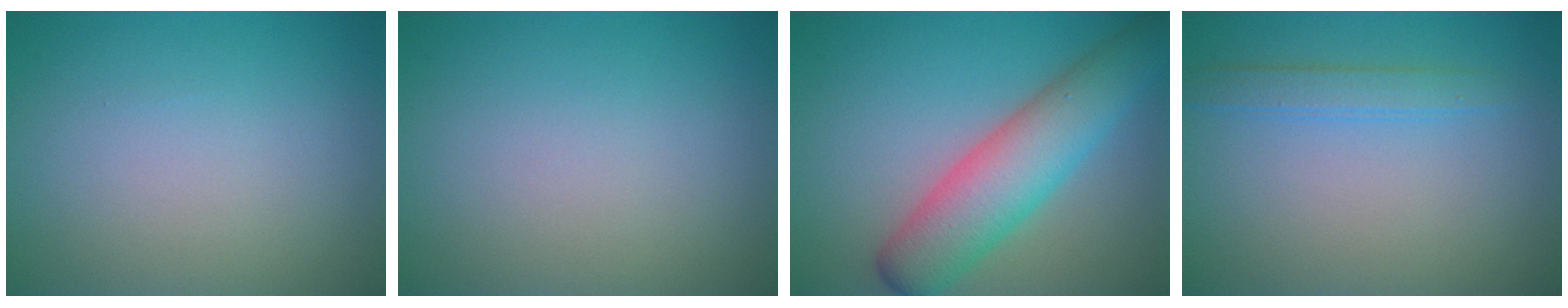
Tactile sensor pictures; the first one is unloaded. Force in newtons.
{"total": 0.0}
{"total": 7.0, "press": 7.0, "slide": 0.3}
{"total": 1.9, "press": 1.9, "slide": 0.1}